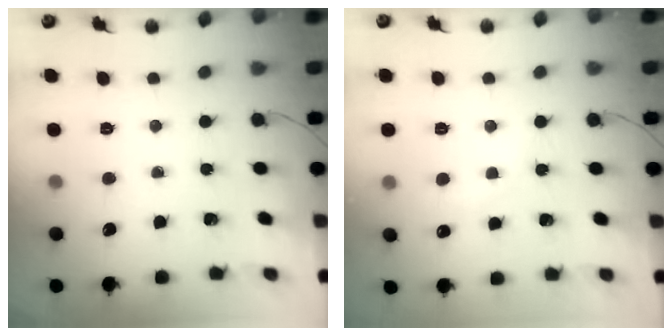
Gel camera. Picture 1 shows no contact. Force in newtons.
{"total": 3.6, "press": 3.4, "slide": 1.2}